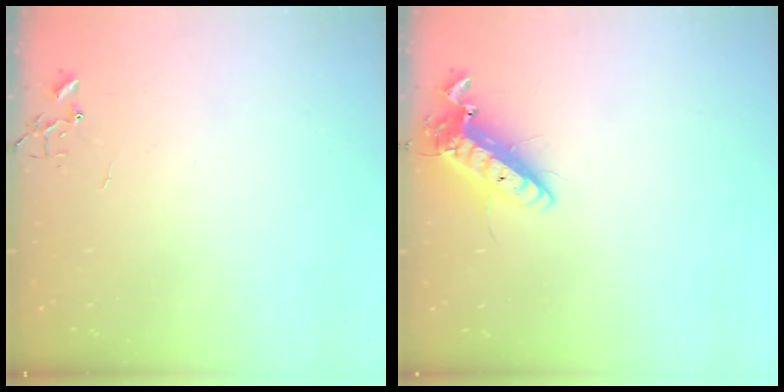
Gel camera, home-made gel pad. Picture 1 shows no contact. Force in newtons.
{"total": 14.3, "press": 14.0, "slide": 2.8}